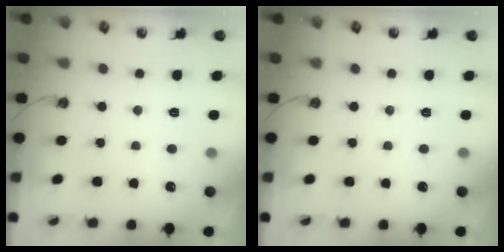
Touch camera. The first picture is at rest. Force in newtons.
{"total": 0.0}